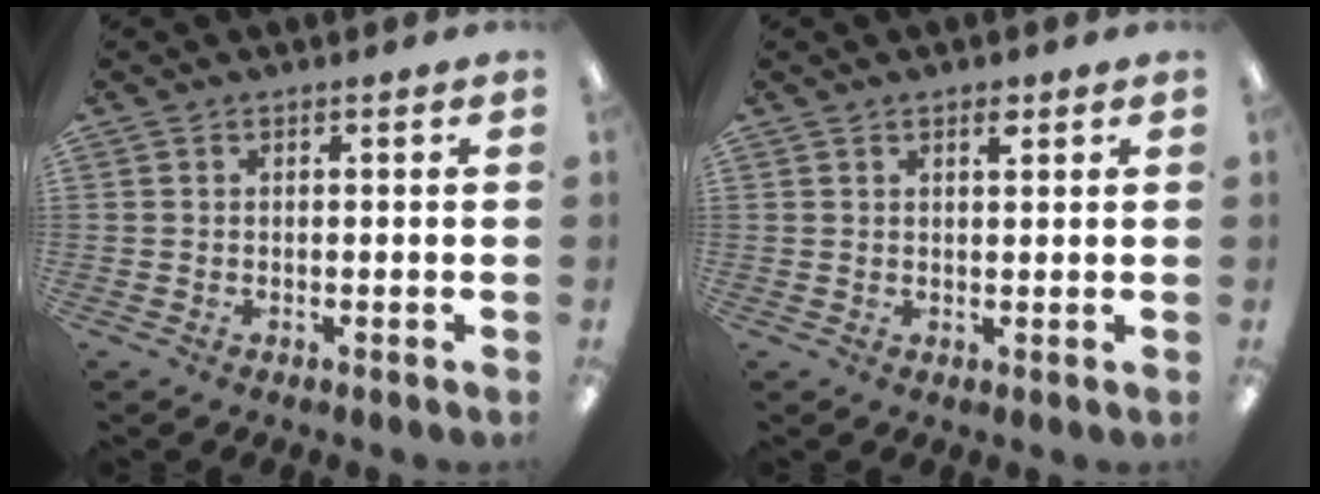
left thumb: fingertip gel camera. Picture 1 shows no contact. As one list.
[{"total": 2.4, "force": [1.6, 0.7, 1.6], "torque": [-0.019, -0.004, 0.025]}]